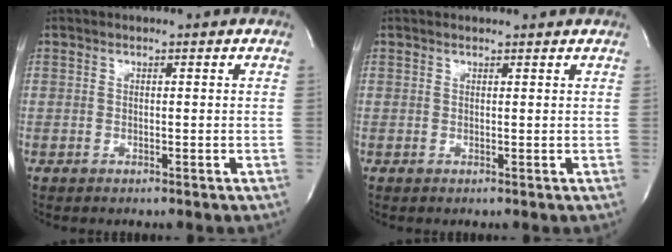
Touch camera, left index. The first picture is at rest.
{"total": 2.1, "force": [2.0, 0.2, 0.3], "torque": [-0.012, 0.012, 0.025]}